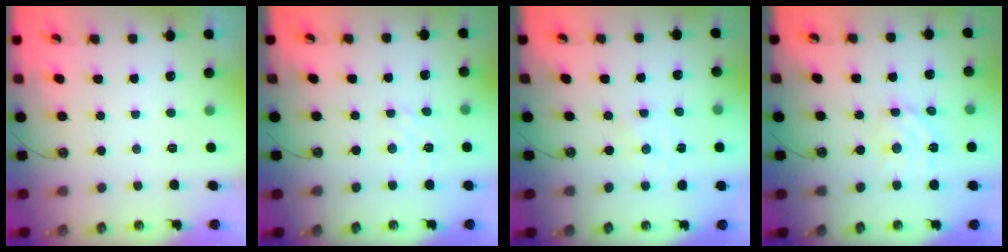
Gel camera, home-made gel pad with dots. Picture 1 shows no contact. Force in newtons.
{"total": 1.8, "press": 1.7, "slide": 0.5}
{"total": 0.0}
{"total": 8.1, "press": 8.0, "slide": 1.3}